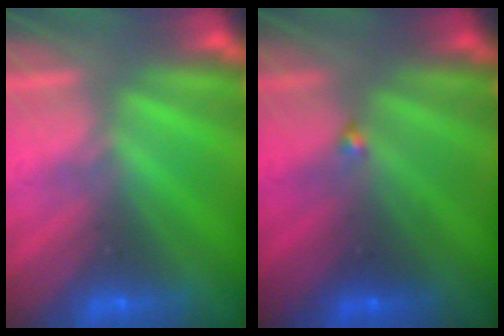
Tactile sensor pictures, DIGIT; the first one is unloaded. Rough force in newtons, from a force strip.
{"total": 1.9}